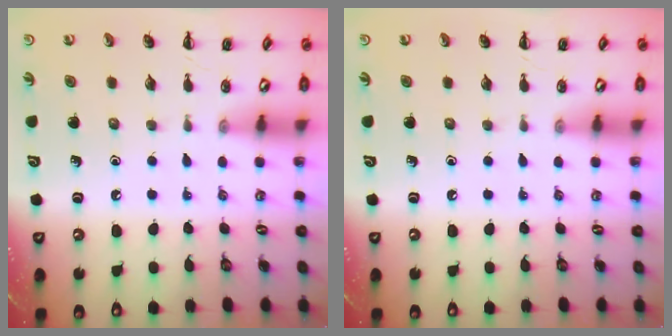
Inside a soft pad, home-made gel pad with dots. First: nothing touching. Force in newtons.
{"total": 0.0}